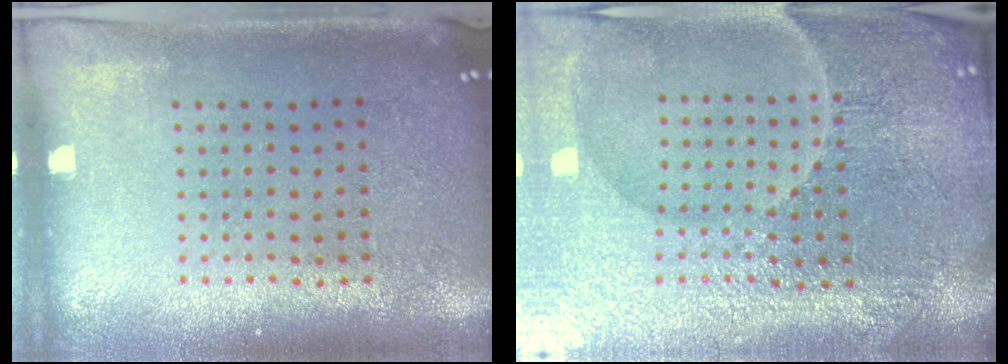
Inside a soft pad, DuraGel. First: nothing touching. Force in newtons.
{"total": 5.5, "press": 5.2, "slide": 1.8}